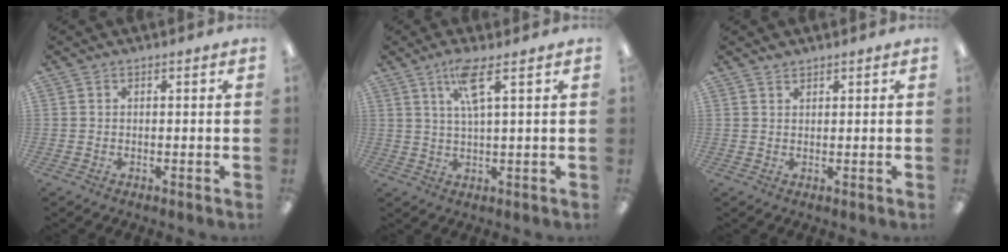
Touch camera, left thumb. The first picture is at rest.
{"total": 6.6, "force": [3.5, 0.8, 5.5], "torque": [-0.112, 0.000, 0.056]}
{"total": 1.4, "force": [1.3, 0.4, 0.1], "torque": [-0.004, -0.001, 0.025]}